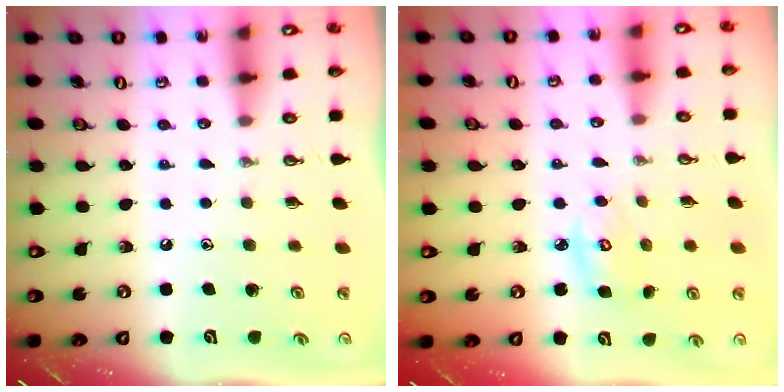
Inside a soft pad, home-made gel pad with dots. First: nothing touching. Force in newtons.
{"total": 4.2, "press": 4.2, "slide": 0.2}